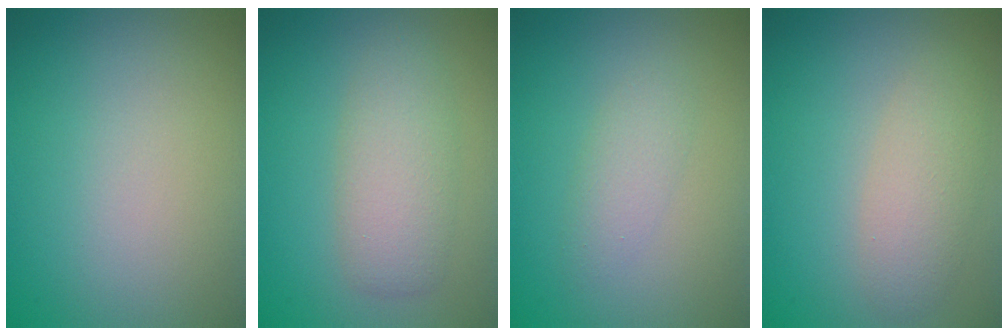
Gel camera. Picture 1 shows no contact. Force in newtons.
{"total": 3.8, "press": 3.8, "slide": 0.1}
{"total": 1.8, "press": 1.8, "slide": 0.0}
{"total": 2.9, "press": 2.9, "slide": 0.2}